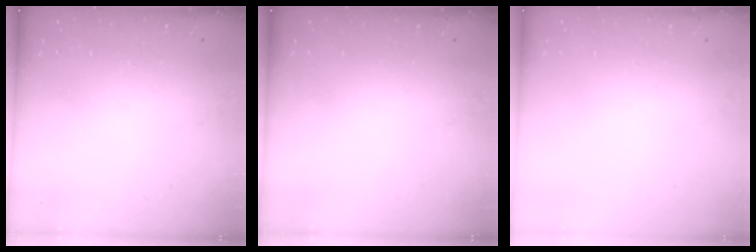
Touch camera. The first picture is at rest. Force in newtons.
{"total": 0.0}
{"total": 0.0}